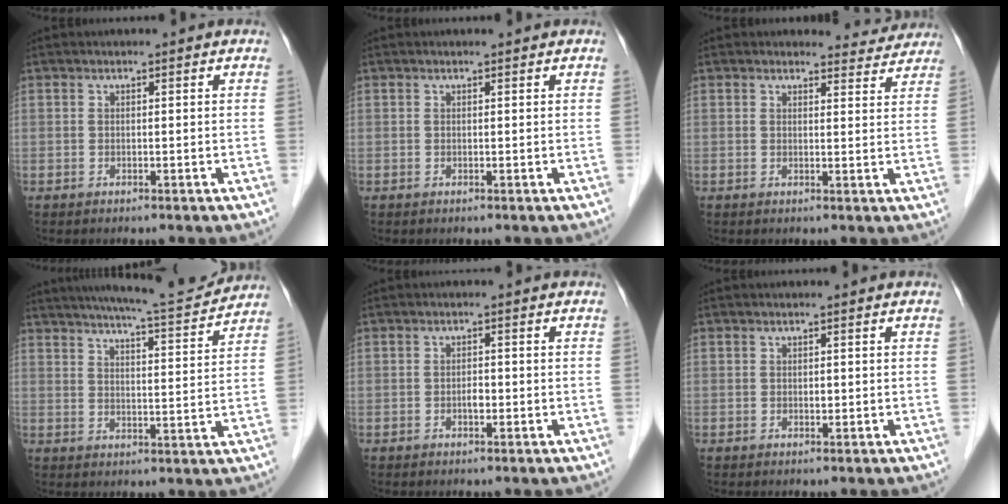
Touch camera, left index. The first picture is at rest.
{"total": 0.7, "force": [0.7, 0.1, 0.2], "torque": [-0.009, 0.004, 0.009]}
{"total": 4.3, "force": [4.1, 1.1, -0.5], "torque": [0.011, -0.011, 0.034]}
{"total": 14.1, "force": [13.0, 0.5, 5.3], "torque": [-0.085, -0.005, 0.176]}
{"total": 1.3, "force": [-0.5, 0.6, 1.0], "torque": [-0.018, 0.002, -0.008]}
{"total": 0.6, "force": [0.0, 0.4, 0.4], "torque": [-0.006, 0.001, -0.002]}